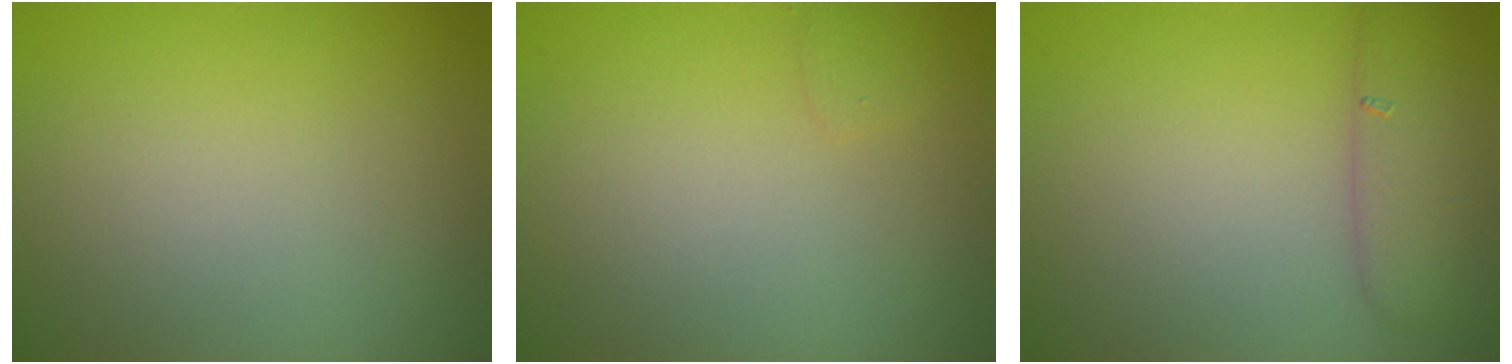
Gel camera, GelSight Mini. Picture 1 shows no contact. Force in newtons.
{"total": 0.7, "press": 0.7, "slide": 0.1}
{"total": 3.2, "press": 3.2, "slide": 0.1}